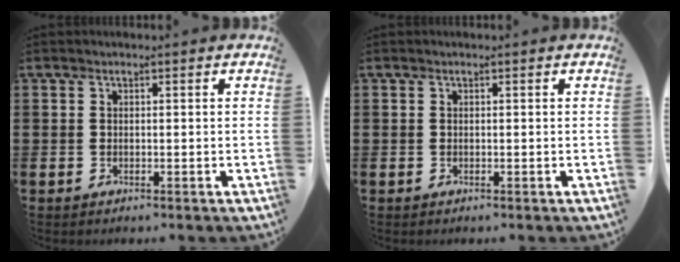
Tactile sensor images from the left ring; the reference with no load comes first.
{"total": 0.0}